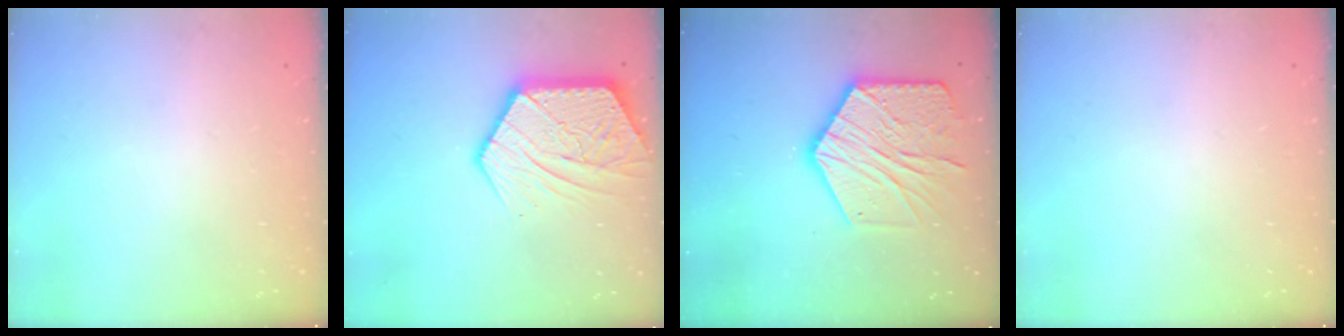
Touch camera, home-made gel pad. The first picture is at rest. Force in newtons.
{"total": 16.7, "press": 16.6, "slide": 1.5}
{"total": 18.6, "press": 18.6, "slide": 1.4}
{"total": 0.0}